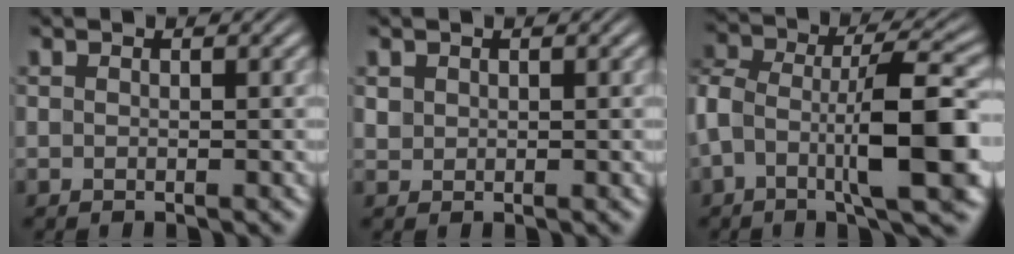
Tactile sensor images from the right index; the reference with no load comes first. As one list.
[{"total": 1.0, "force": [0.4, 0.9, 0.4], "torque": [-0.017, -0.009, 0.017]}, {"total": 9.5, "force": [-1.3, 5.0, 8.0], "torque": [-0.144, -0.012, -0.019]}]